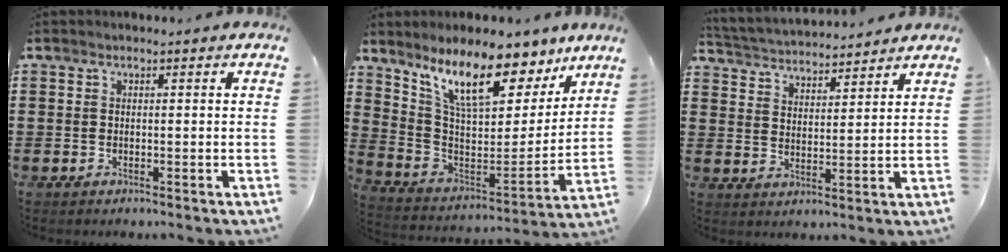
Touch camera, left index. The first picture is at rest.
{"total": 12.7, "force": [9.3, 3.9, 7.7], "torque": [-0.163, -0.050, 0.160]}
{"total": 3.5, "force": [3.5, 0.2, -0.2], "torque": [-0.015, -0.020, 0.058]}